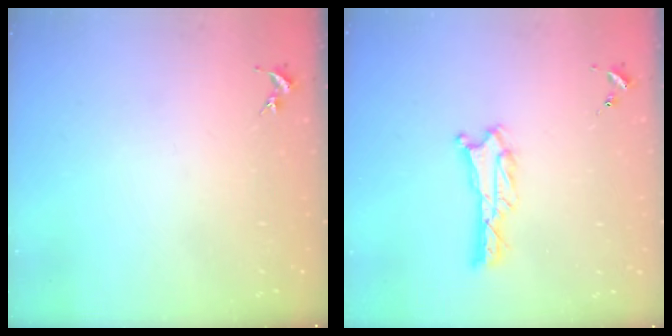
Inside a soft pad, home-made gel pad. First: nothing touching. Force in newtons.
{"total": 0.7, "press": 0.7, "slide": 0.1}